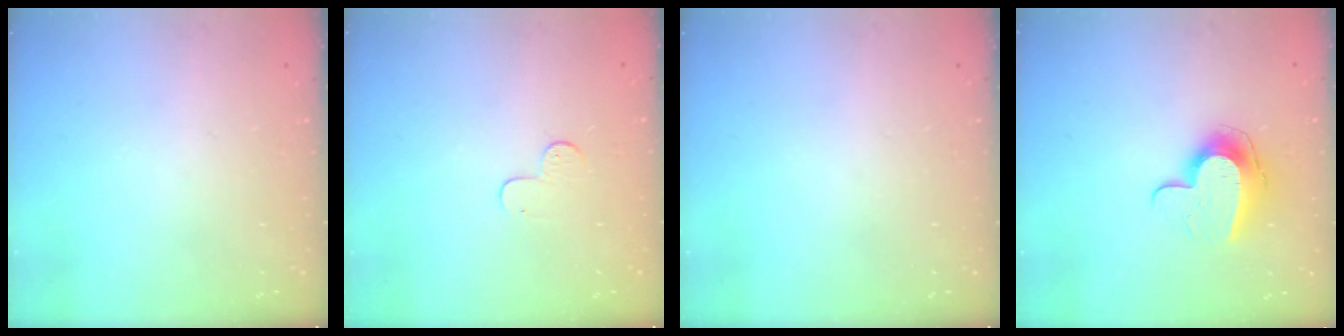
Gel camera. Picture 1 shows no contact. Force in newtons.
{"total": 4.6, "press": 4.6, "slide": 0.4}
{"total": 0.0}
{"total": 10.8, "press": 10.8, "slide": 0.5}